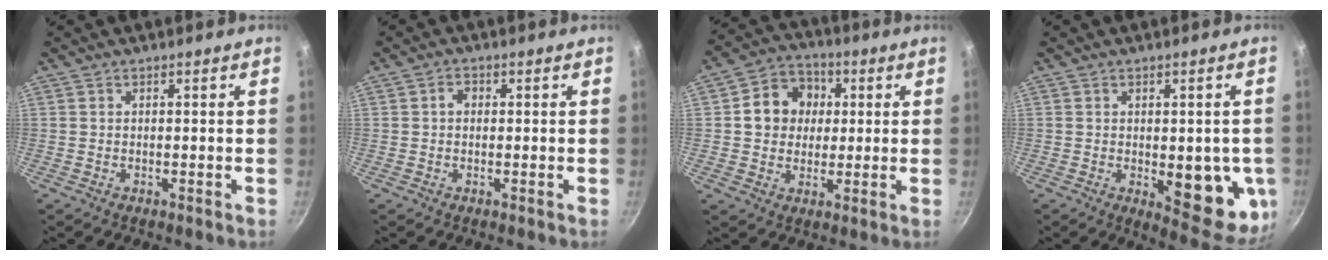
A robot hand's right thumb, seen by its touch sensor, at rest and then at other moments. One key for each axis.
{"total": 1.8, "fx": 0.2, "fy": 1.5, "fz": 1.1, "tx": -0.013, "ty": 0.006, "tz": -0.001}
{"total": 10.5, "fx": 1.8, "fy": 9.2, "fz": 4.8, "tx": -0.042, "ty": 0.012, "tz": 0.017}
{"total": 13.4, "fx": -1.8, "fy": 5.8, "fz": 11.9, "tx": -0.097, "ty": -0.021, "tz": -0.016}